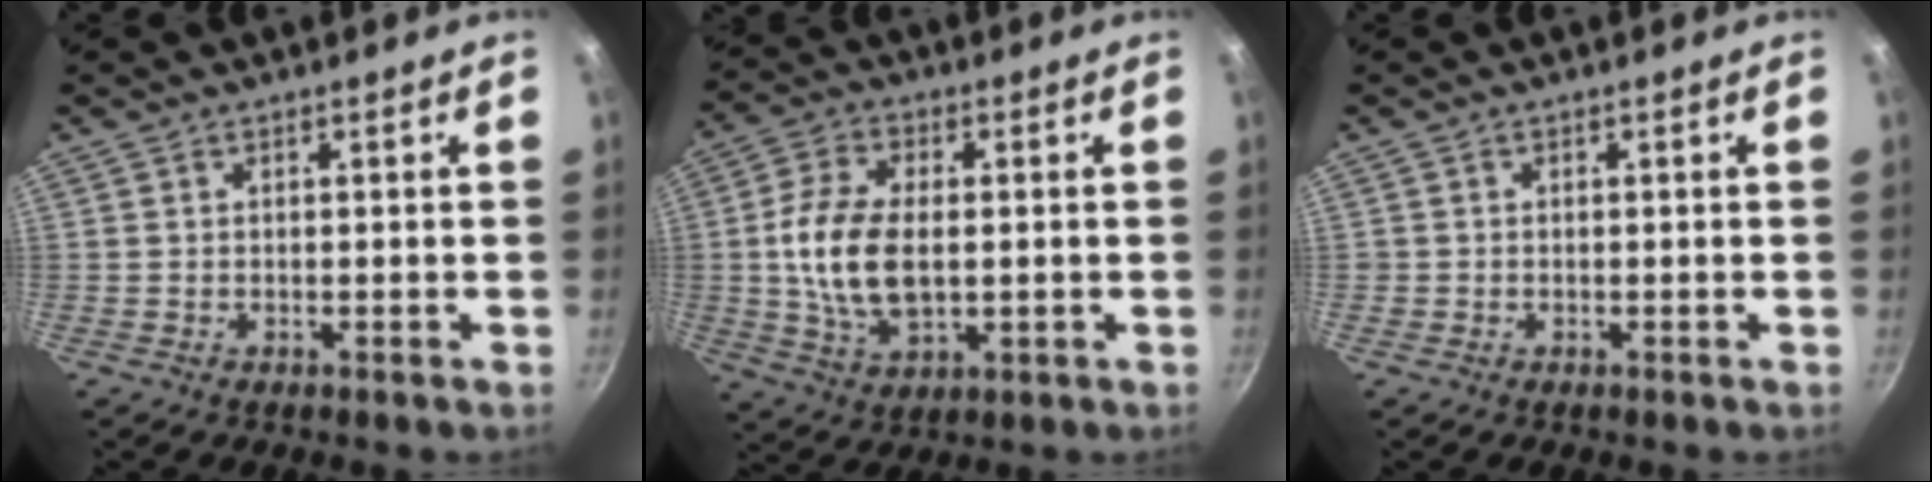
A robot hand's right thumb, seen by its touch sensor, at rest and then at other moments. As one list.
[{"total": 12.9, "force": [0.0, 7.5, 10.5], "torque": [-0.195, 0.007, 0.001]}, {"total": 0.7, "force": [-0.2, 0.6, 0.1], "torque": [0.000, 0.001, -0.004]}]